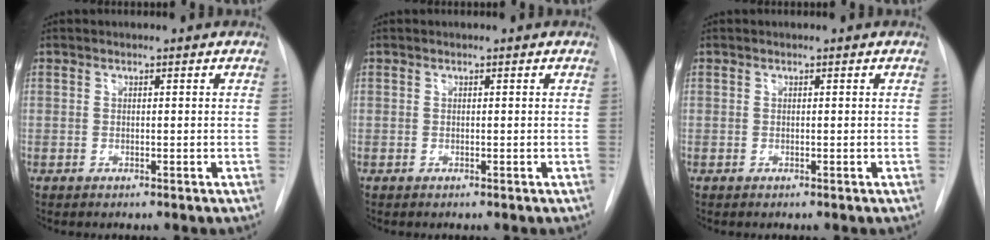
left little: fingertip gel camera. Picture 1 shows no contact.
{"total": 0.0}
{"total": 0.0}